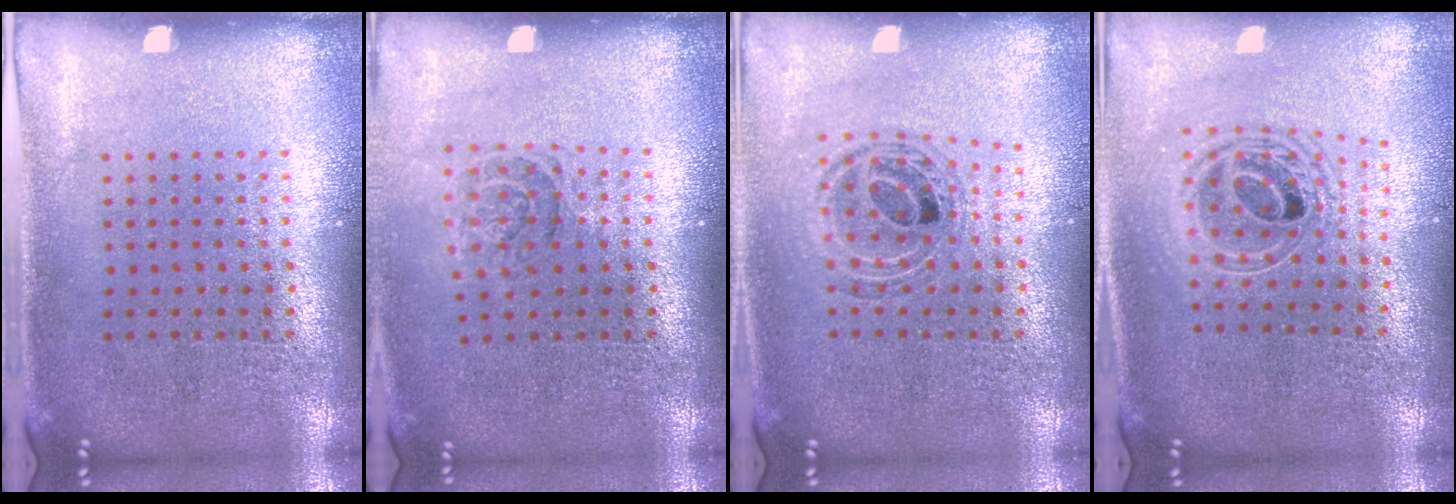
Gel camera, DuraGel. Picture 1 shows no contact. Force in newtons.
{"total": 1.4, "press": 1.1, "slide": 0.8}
{"total": 0.5, "press": 0.5, "slide": 0.1}
{"total": 2.0, "press": 1.6, "slide": 1.2}